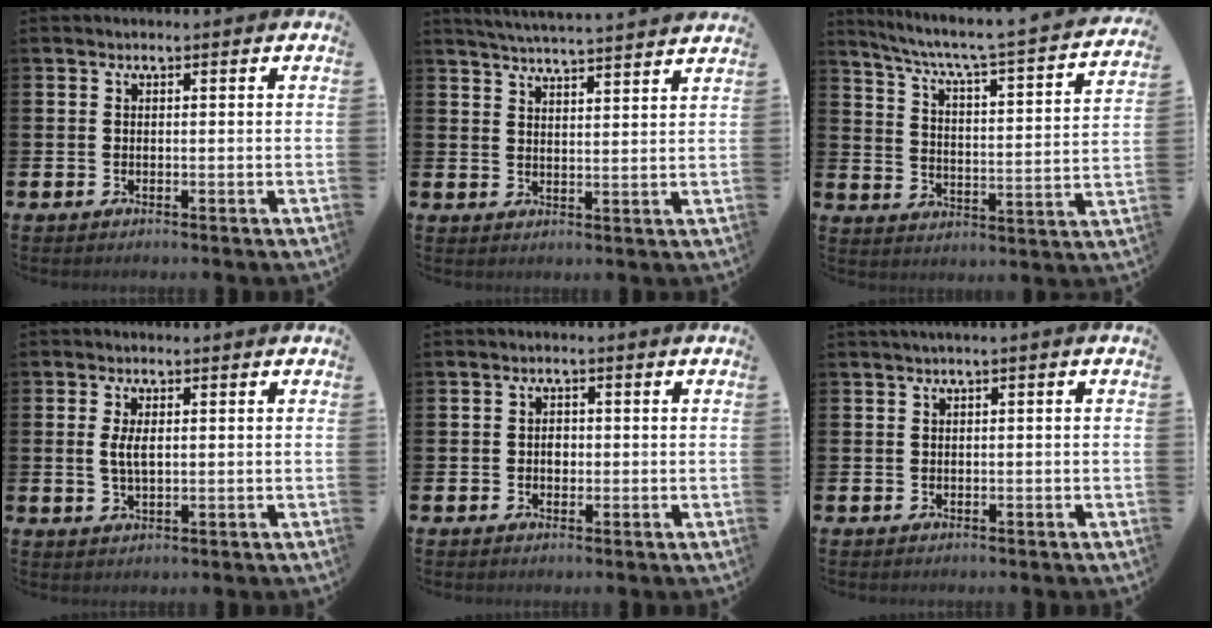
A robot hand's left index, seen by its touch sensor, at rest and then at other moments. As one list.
[{"total": 4.9, "force": [4.8, -0.7, 0.5], "torque": [-0.017, -0.036, 0.083]}, {"total": 5.1, "force": [4.4, 0.1, 2.6], "torque": [-0.072, -0.048, 0.062]}, {"total": 3.0, "force": [0.6, 1.2, 2.6], "torque": [-0.039, 0.001, 0.004]}, {"total": 1.6, "force": [-0.1, 1.3, 0.9], "torque": [0.005, 0.000, -0.010]}, {"total": 0.7, "force": [0.2, -0.1, 0.7], "torque": [-0.013, 0.002, 0.003]}]